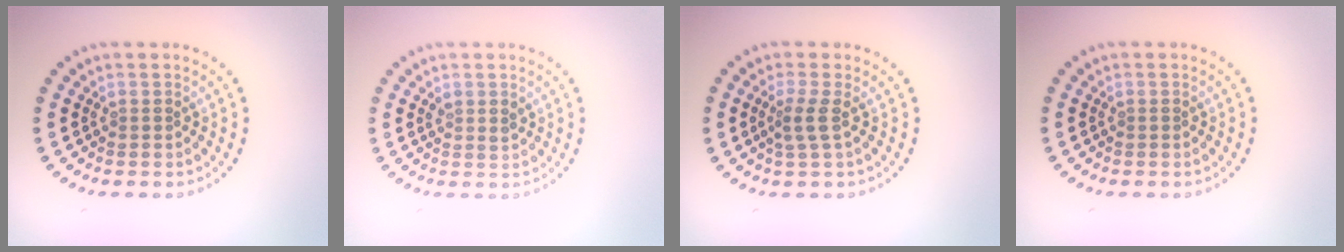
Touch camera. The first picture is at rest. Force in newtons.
{"total": 0.9, "press": 0.8, "slide": 0.4}
{"total": 2.0, "press": 1.4, "slide": 1.4}
{"total": 0.0}